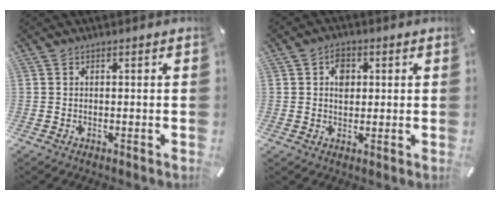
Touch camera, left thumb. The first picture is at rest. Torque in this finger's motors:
{"motor_torque": [0.54, 0.42, 0.44, -0.21, 0.03]}